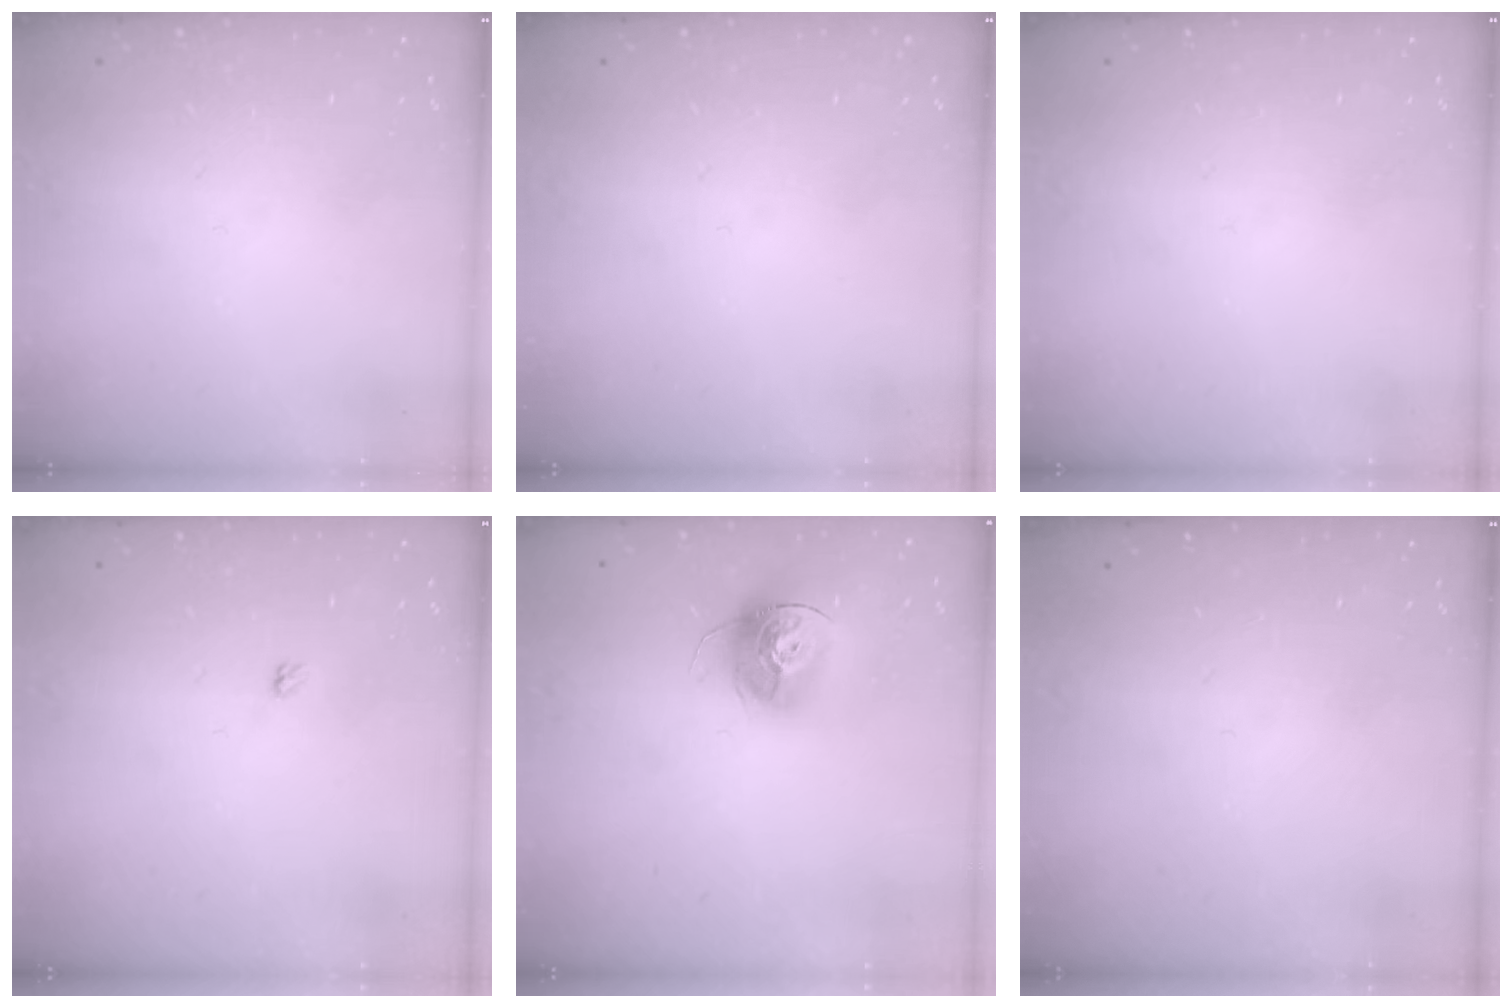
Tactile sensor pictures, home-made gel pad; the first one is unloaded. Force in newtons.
{"total": 0.0}
{"total": 0.0}
{"total": 2.4, "press": 2.4, "slide": 0.4}
{"total": 13.7, "press": 13.7, "slide": 1.0}
{"total": 0.0}